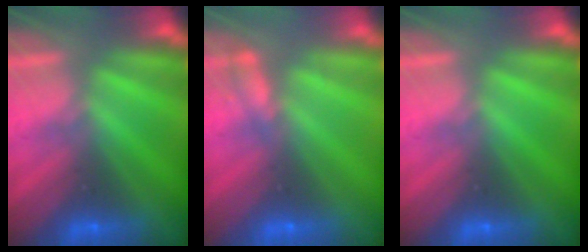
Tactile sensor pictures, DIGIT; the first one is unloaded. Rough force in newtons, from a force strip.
{"total": 2.2}
{"total": 0.0}